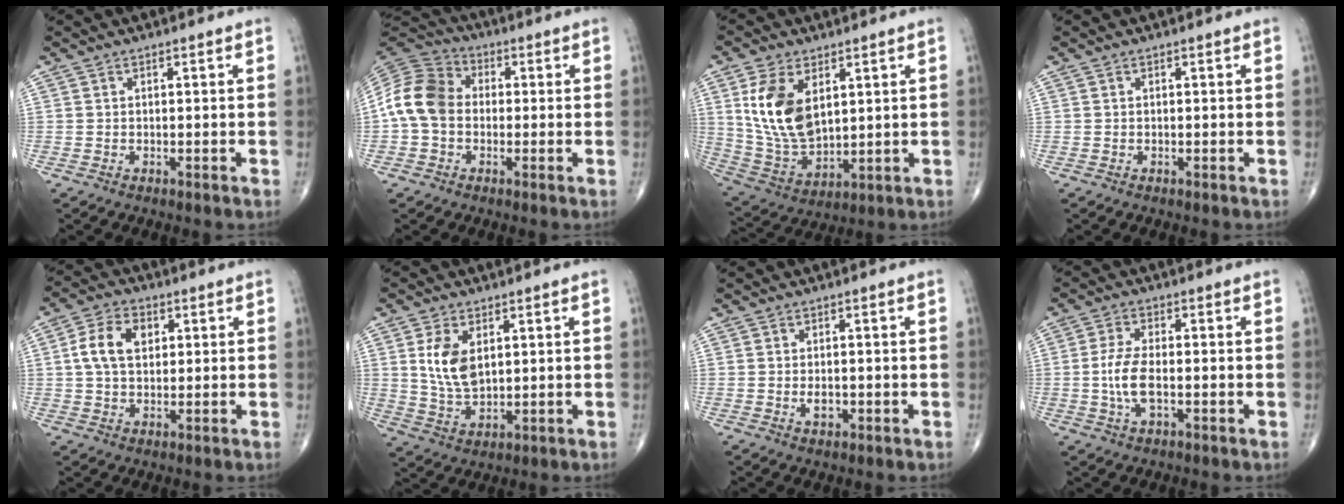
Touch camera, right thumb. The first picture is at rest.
{"total": 11.1, "force": [-0.6, 8.7, 6.8], "torque": [-0.126, 0.034, -0.024]}
{"total": 14.4, "force": [4.4, 8.3, 10.9], "torque": [-0.202, -0.022, 0.101]}
{"total": 0.0}
{"total": 8.4, "force": [1.8, 5.6, 5.9], "torque": [-0.104, 0.009, 0.030]}
{"total": 8.3, "force": [2.3, 4.8, 6.4], "torque": [-0.115, -0.014, 0.054]}
{"total": 2.3, "force": [-0.4, 1.3, 1.8], "torque": [-0.029, -0.001, -0.004]}
{"total": 6.3, "force": [-0.9, 2.7, 5.7], "torque": [-0.124, 0.002, -0.020]}